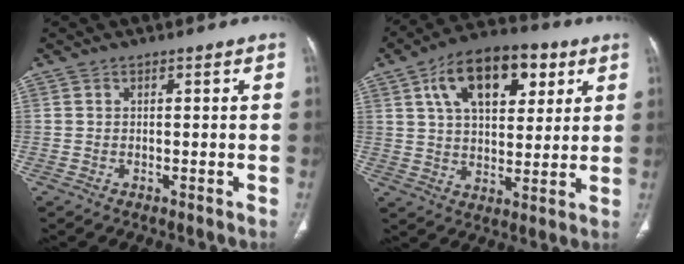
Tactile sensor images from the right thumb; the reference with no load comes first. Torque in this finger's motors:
{"motor_torque": [0.48, 3.96, 1.66, 0.22, 0.12]}